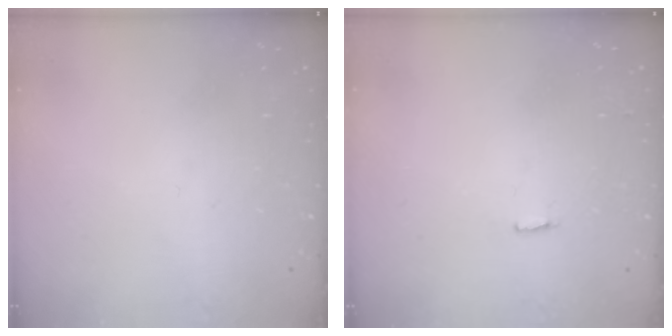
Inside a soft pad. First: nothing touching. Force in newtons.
{"total": 2.7, "press": 2.6, "slide": 0.5}